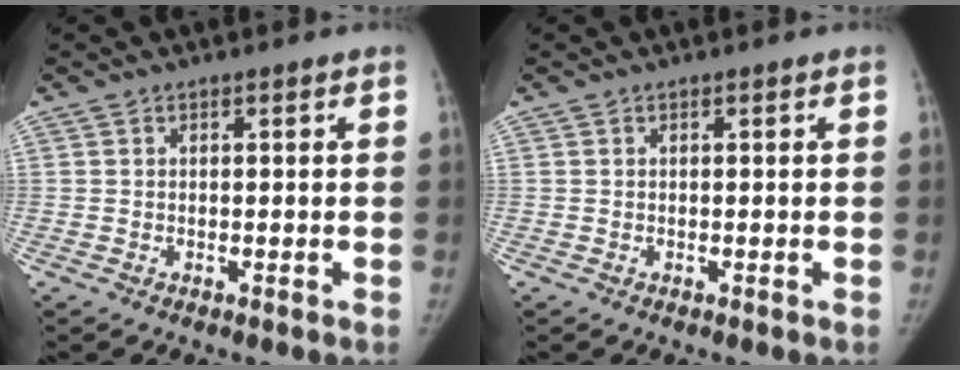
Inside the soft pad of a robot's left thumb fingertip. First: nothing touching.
{"total": 0.0}